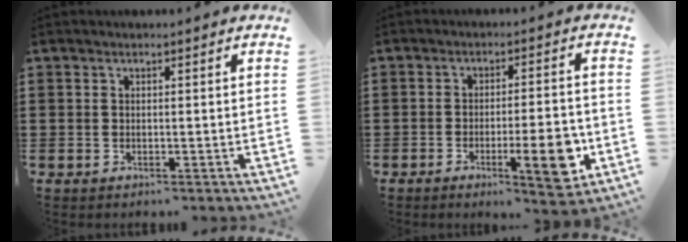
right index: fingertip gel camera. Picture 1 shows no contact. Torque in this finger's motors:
{"motor_torque": [0.61, 0.73, 0.24, 0.03]}